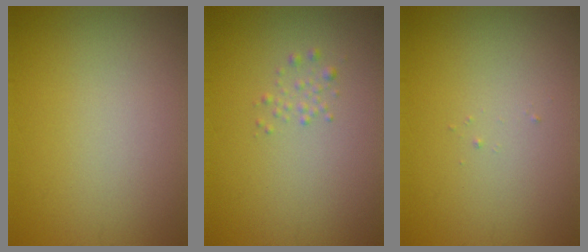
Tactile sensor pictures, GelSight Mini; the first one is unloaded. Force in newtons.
{"total": 0.8, "press": 0.8, "slide": 0.0}
{"total": 0.0}